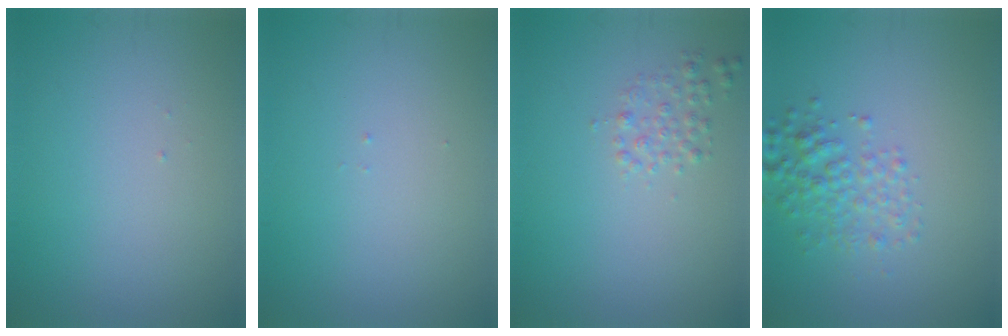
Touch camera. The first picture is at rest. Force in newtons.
{"total": 0.0}
{"total": 1.5, "press": 1.5, "slide": 0.0}
{"total": 2.9, "press": 2.9, "slide": 0.0}